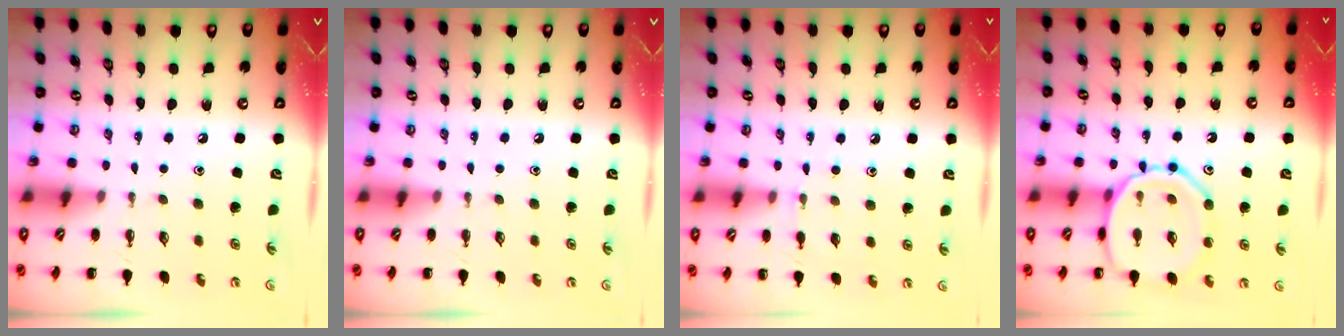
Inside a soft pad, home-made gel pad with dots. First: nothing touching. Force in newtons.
{"total": 0.0}
{"total": 7.1, "press": 6.8, "slide": 1.8}
{"total": 15.4, "press": 15.4, "slide": 1.2}